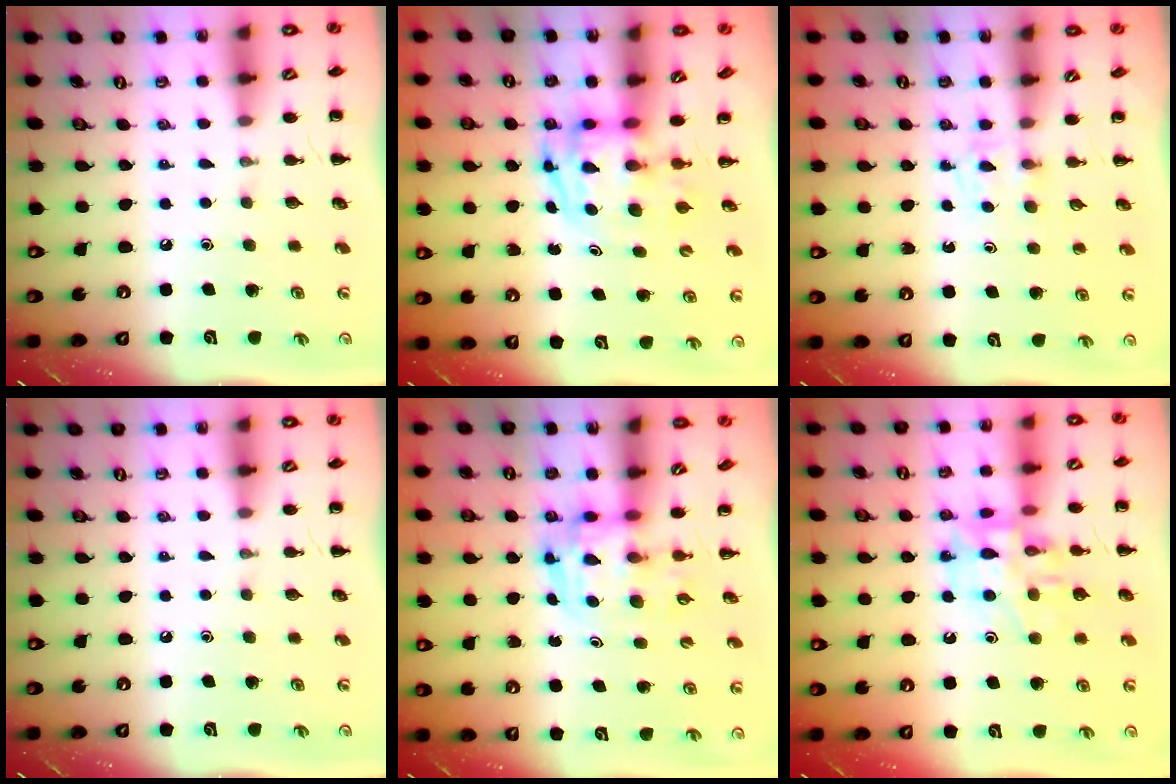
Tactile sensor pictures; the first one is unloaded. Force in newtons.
{"total": 3.8, "press": 3.7, "slide": 0.7}
{"total": 3.1, "press": 2.8, "slide": 1.3}
{"total": 0.0}
{"total": 3.4, "press": 3.4, "slide": 0.6}
{"total": 12.8, "press": 12.6, "slide": 1.8}